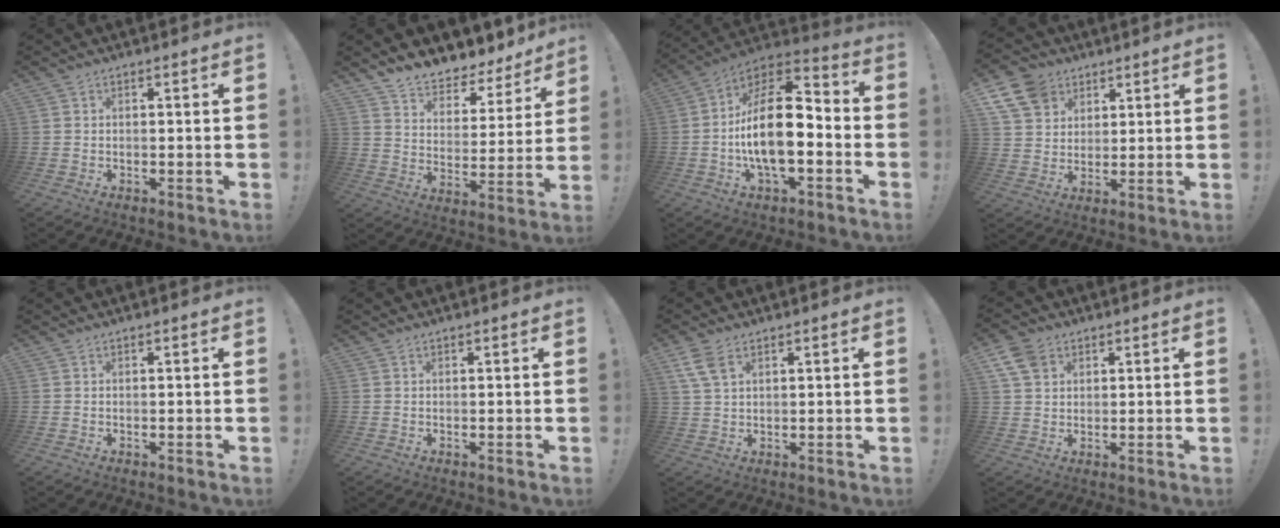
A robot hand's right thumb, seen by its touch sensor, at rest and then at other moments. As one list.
[{"total": 8.4, "force": [7.8, 2.8, 1.2], "torque": [-0.030, -0.078, 0.143]}, {"total": 18.6, "force": [-3.1, 8.3, 16.3], "torque": [-0.295, 0.016, -0.052]}, {"total": 11.9, "force": [6.0, 9.2, 4.5], "torque": [-0.087, -0.031, 0.120]}, {"total": 0.0}, {"total": 0.0}, {"total": 6.0, "force": [3.2, 3.0, 4.1], "torque": [-0.089, -0.006, 0.062]}, {"total": 7.4, "force": [3.6, 5.5, 3.5], "torque": [-0.077, -0.007, 0.073]}]